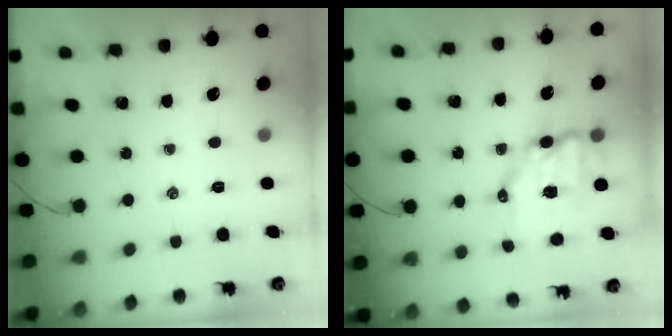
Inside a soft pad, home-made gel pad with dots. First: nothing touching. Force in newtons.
{"total": 9.1, "press": 8.9, "slide": 1.7}